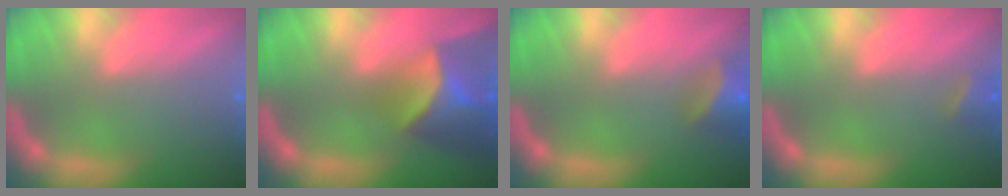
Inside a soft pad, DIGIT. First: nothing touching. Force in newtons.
{"total": 8.4}
{"total": 4.5}
{"total": 1.9}